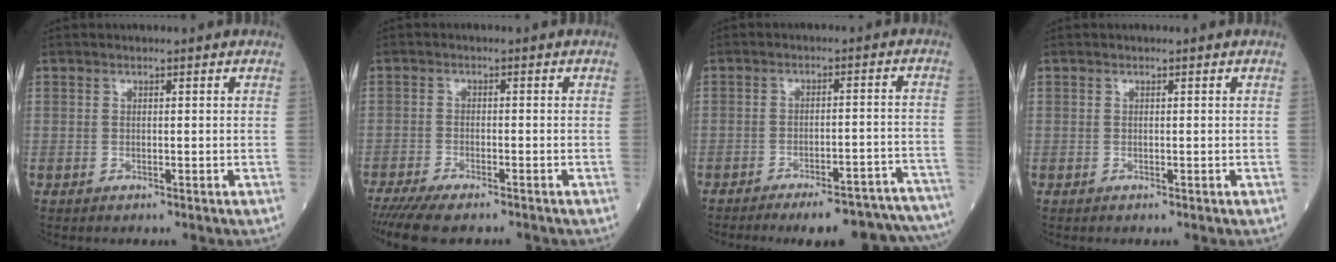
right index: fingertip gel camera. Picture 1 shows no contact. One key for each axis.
{"total": 9.5, "fx": -8.1, "fy": 1.8, "fz": 4.6, "tx": -0.072, "ty": -0.018, "tz": -0.130}
{"total": 18.2, "fx": -16.5, "fy": 1.8, "fz": 7.3, "tx": -0.034, "ty": 0.015, "tz": -0.206}
{"total": 0.0}